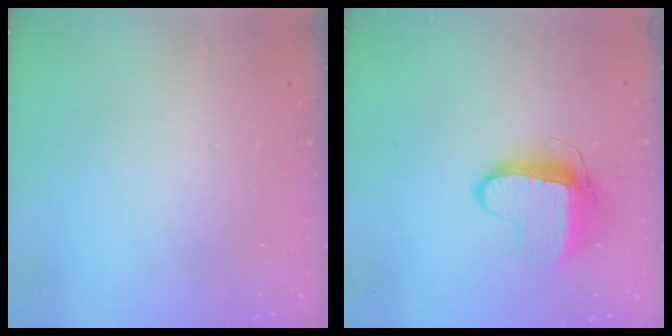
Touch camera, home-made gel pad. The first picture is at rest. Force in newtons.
{"total": 10.3, "press": 10.3, "slide": 1.0}